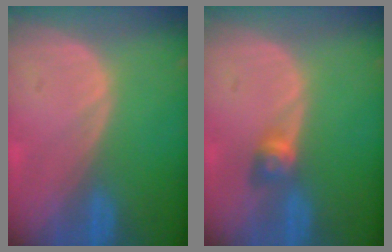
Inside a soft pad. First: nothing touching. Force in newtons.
{"total": 2.9, "press": 2.5, "slide": 1.5}